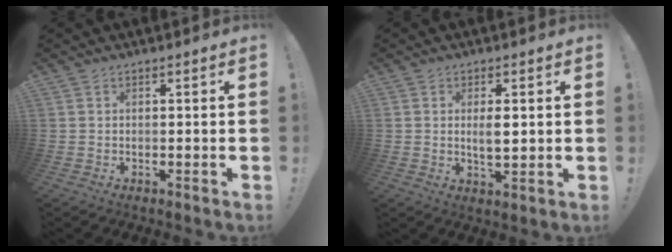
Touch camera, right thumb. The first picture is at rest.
{"total": 4.3, "force": [0.9, 1.5, 3.9], "torque": [-0.060, -0.013, 0.010]}